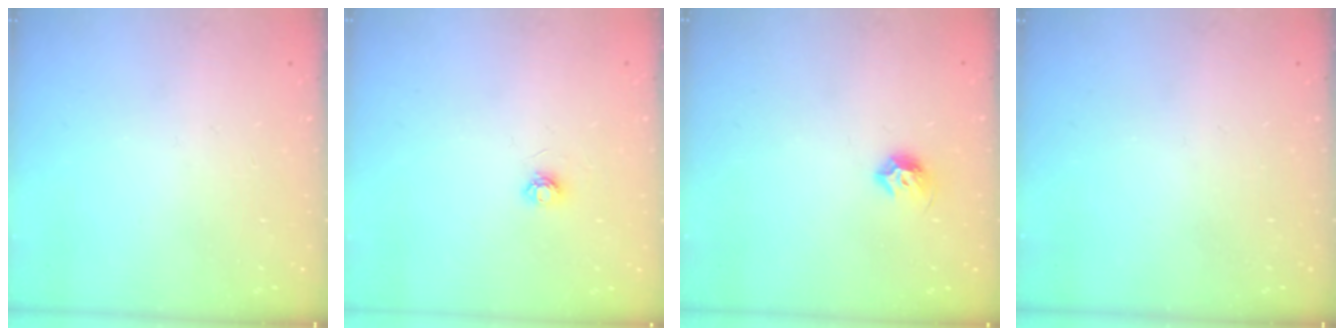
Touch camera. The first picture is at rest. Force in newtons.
{"total": 4.7, "press": 4.6, "slide": 0.6}
{"total": 7.4, "press": 7.3, "slide": 1.2}
{"total": 0.0}